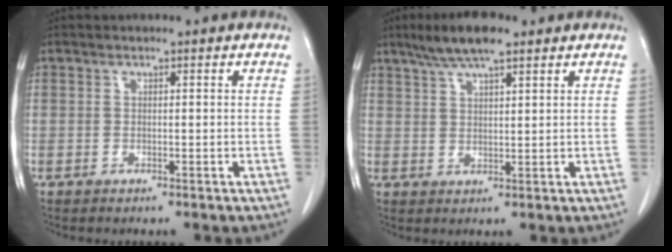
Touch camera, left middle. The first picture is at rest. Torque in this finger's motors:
{"motor_torque": [0.72, -0.67, 0.09, 0.06]}